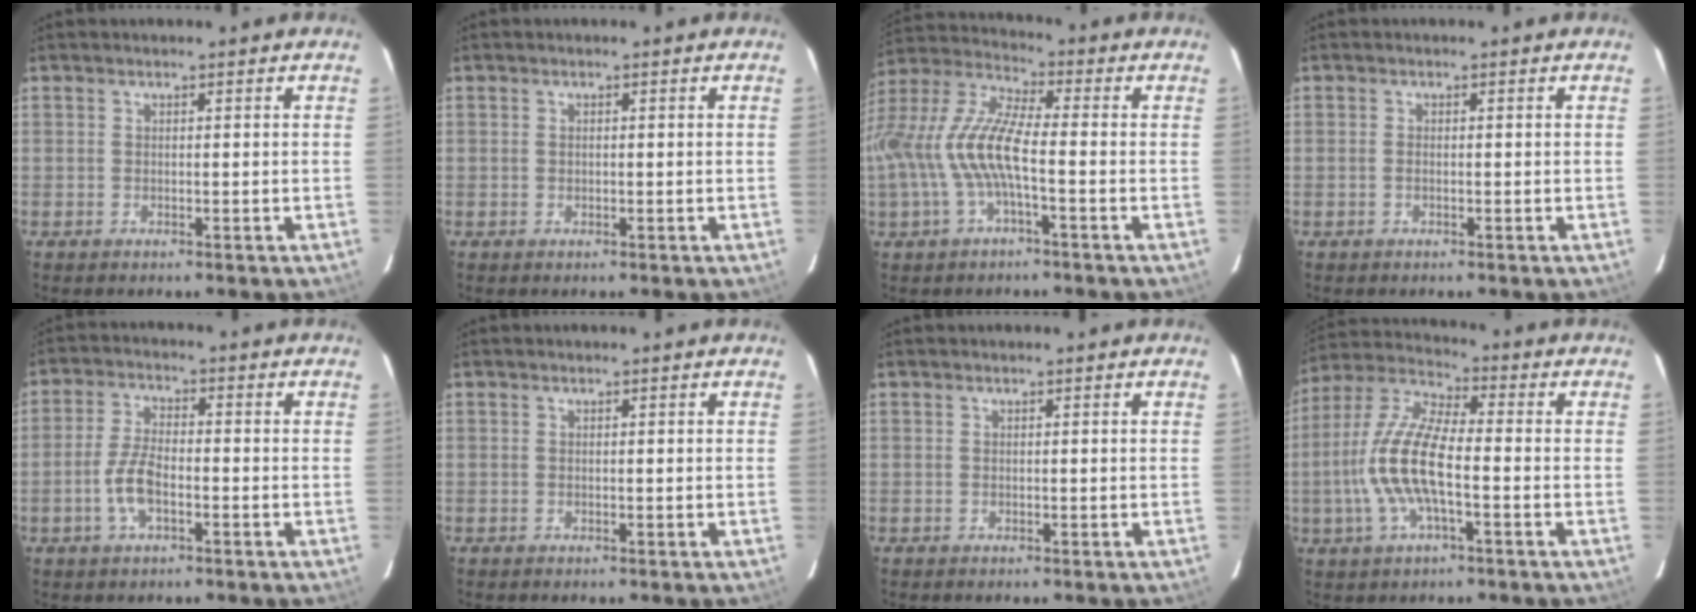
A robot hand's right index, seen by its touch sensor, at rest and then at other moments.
{"total": 0.6, "force": [0.1, 0.4, 0.5], "torque": [-0.008, 0.001, 0.000]}
{"total": 13.4, "force": [-2.7, 3.4, 12.6], "torque": [-0.262, 0.002, -0.050]}
{"total": 0.7, "force": [-0.2, 0.3, 0.6], "torque": [-0.014, 0.001, -0.005]}
{"total": 6.3, "force": [-2.3, 2.5, 5.4], "torque": [-0.116, 0.004, -0.046]}
{"total": 0.0}
{"total": 0.0}
{"total": 13.7, "force": [-2.8, 4.3, 12.8], "torque": [-0.269, 0.004, -0.061]}